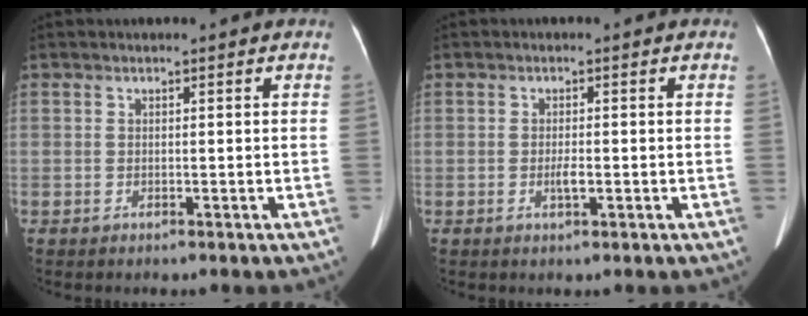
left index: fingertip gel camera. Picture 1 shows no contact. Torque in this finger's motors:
{"motor_torque": [-0.09, 0.04, -0.03, 0.00]}